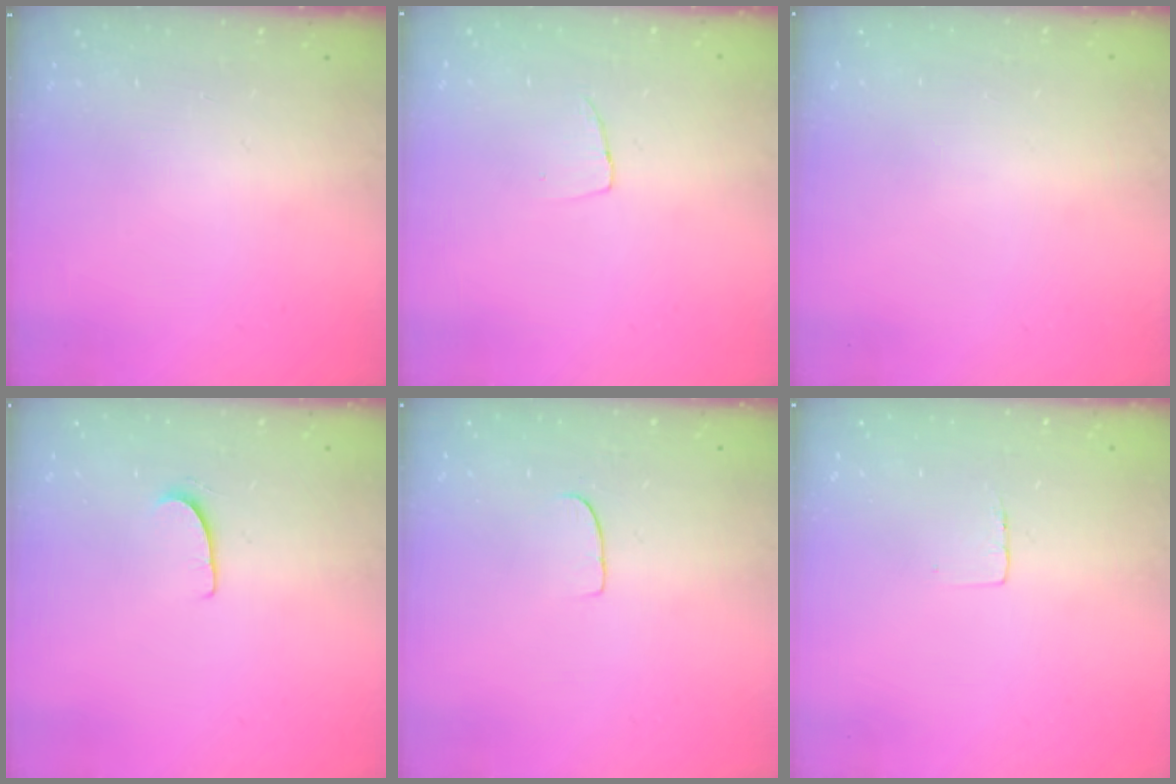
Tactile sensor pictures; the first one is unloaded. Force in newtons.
{"total": 2.9, "press": 2.9, "slide": 0.1}
{"total": 0.0}
{"total": 5.1, "press": 5.1, "slide": 0.4}
{"total": 5.0, "press": 4.9, "slide": 0.5}
{"total": 3.0, "press": 3.0, "slide": 0.1}